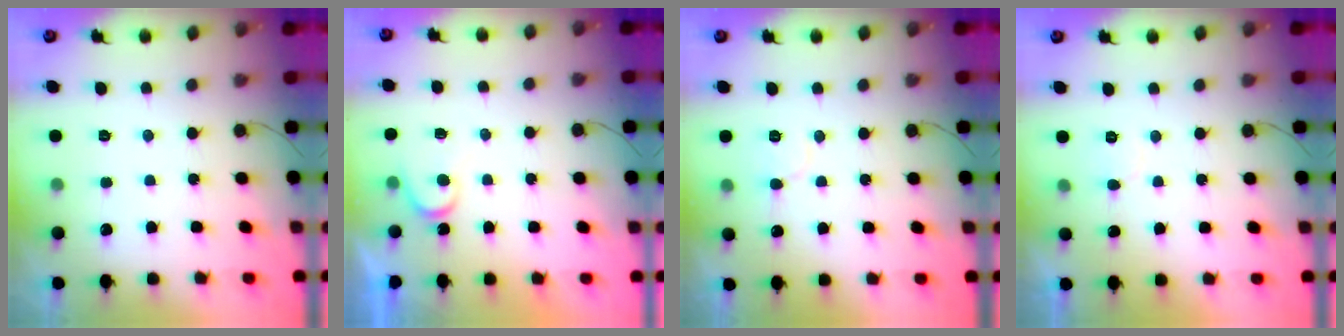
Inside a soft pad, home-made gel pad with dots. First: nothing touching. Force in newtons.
{"total": 4.5, "press": 4.5, "slide": 0.4}
{"total": 6.2, "press": 6.1, "slide": 0.6}
{"total": 3.5, "press": 3.5, "slide": 0.4}